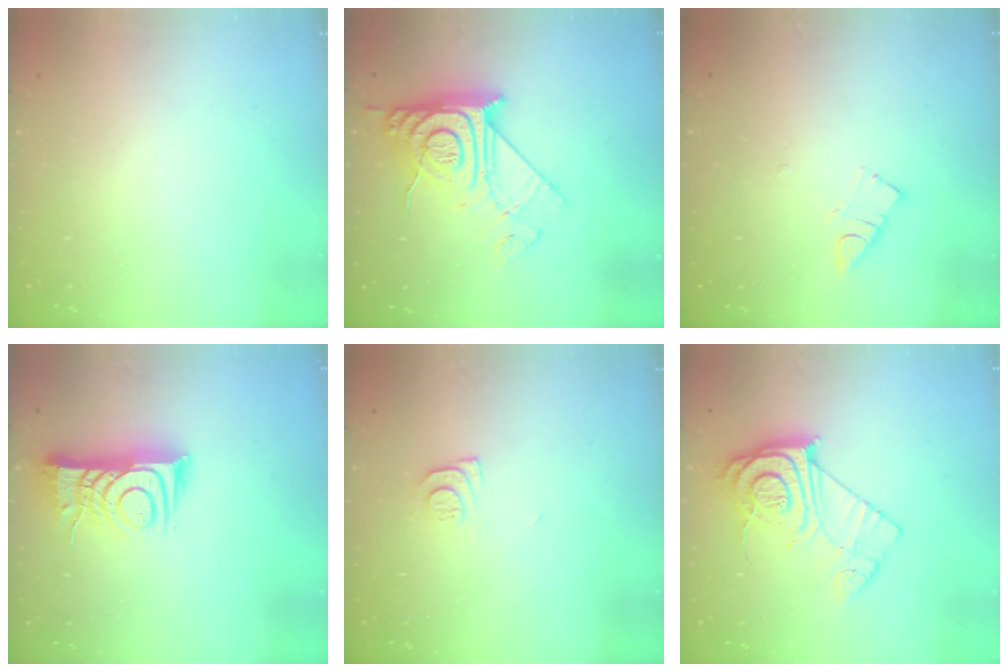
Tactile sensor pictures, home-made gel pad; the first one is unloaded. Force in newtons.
{"total": 16.0, "press": 15.9, "slide": 1.3}
{"total": 4.2, "press": 4.2, "slide": 0.6}
{"total": 10.6, "press": 10.5, "slide": 1.1}
{"total": 7.3, "press": 7.2, "slide": 0.8}
{"total": 13.5, "press": 13.5, "slide": 1.0}